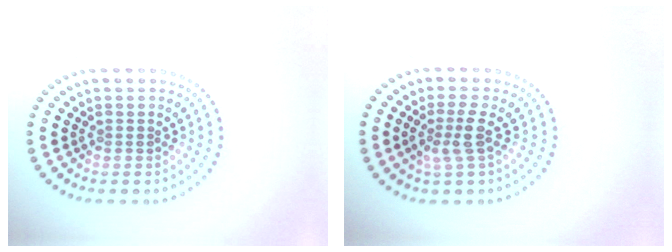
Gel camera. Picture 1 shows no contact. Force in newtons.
{"total": 2.2, "press": 1.8, "slide": 1.3}